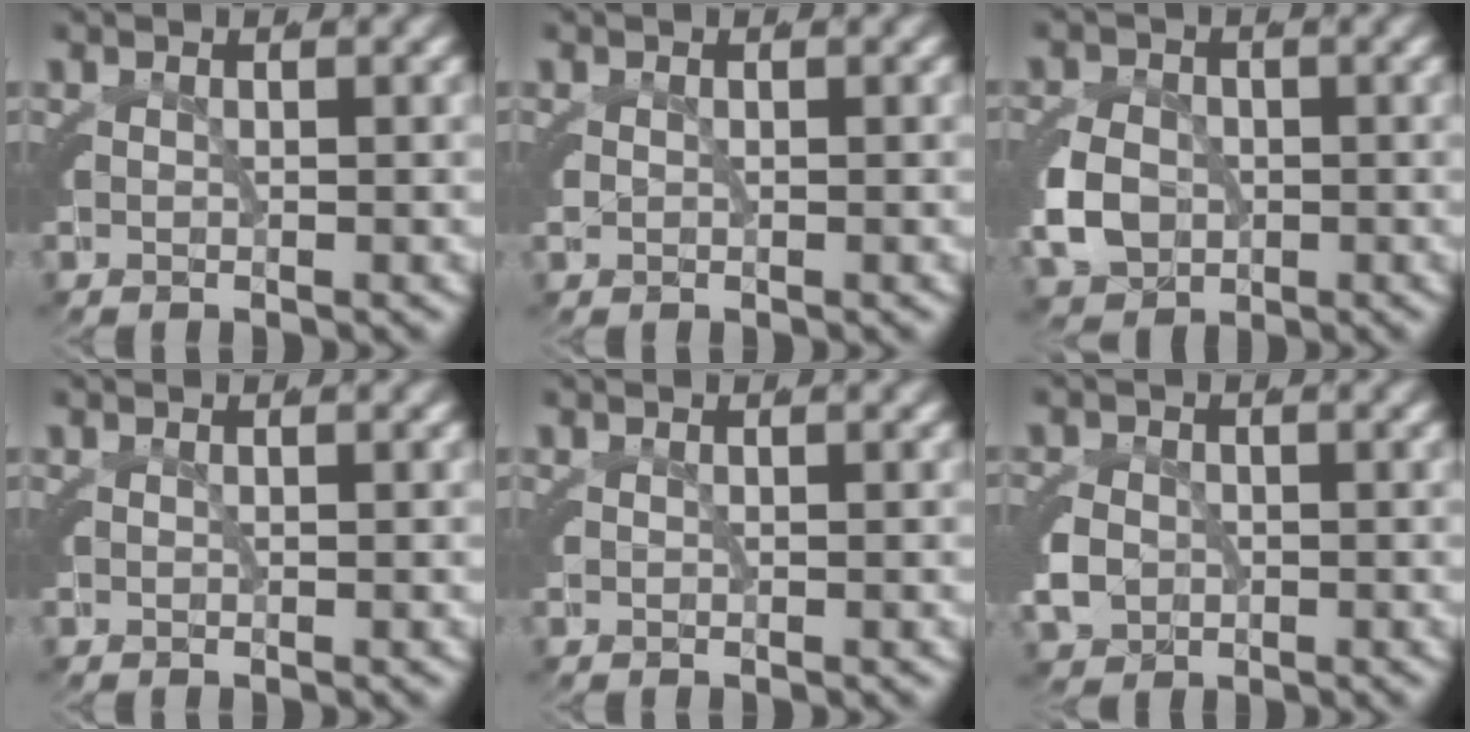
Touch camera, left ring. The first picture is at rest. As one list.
[{"total": 0.0}, {"total": 3.7, "force": [-1.0, 2.9, 2.0], "torque": [-0.044, -0.012, -0.011]}, {"total": 0.0}, {"total": 0.0}, {"total": 2.4, "force": [-0.7, 2.0, 1.1], "torque": [-0.032, -0.010, -0.009]}]